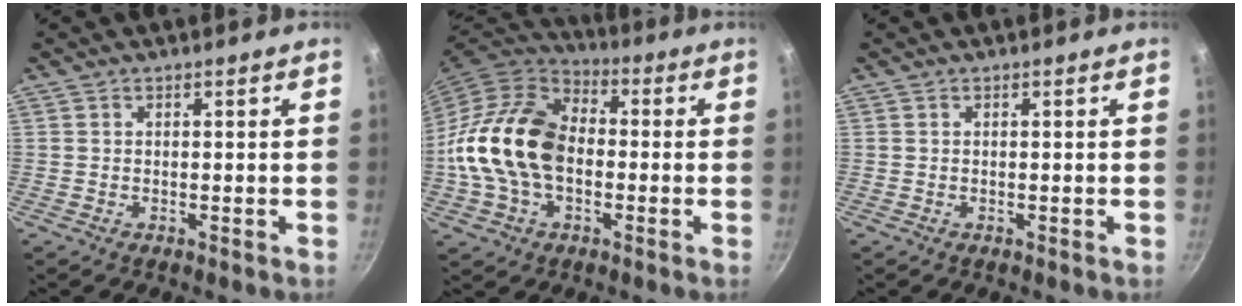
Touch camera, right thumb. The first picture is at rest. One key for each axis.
{"total": 19.2, "fx": -1.7, "fy": 13.3, "fz": 13.8, "tx": -0.241, "ty": 0.035, "tz": -0.045}
{"total": 0.0}